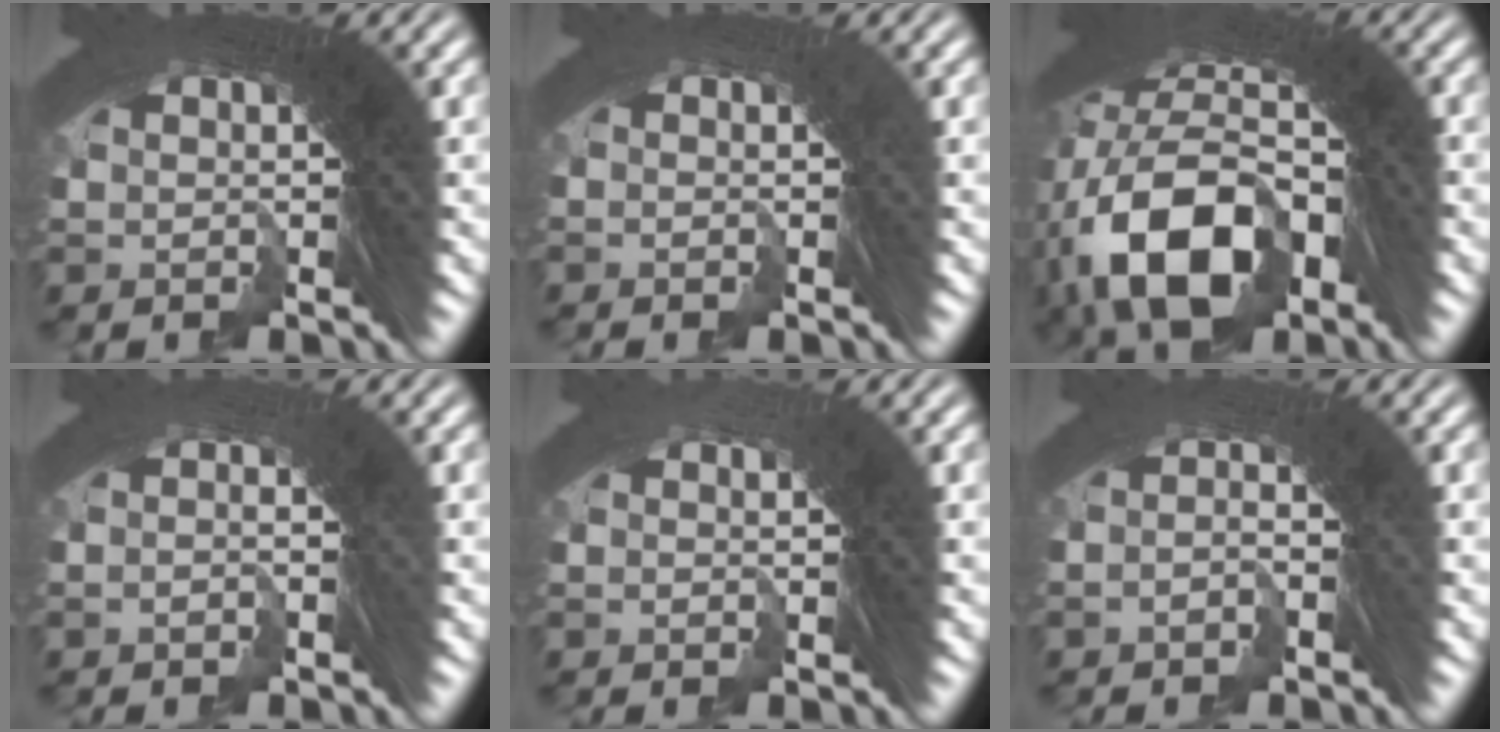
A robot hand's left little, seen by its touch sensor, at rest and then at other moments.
{"total": 1.8, "force": [-0.8, -1.0, -1.2], "torque": [0.023, -0.001, -0.013]}
{"total": 10.7, "force": [-3.5, 7.4, 6.9], "torque": [-0.126, -0.029, -0.058]}
{"total": 2.0, "force": [-1.7, -0.5, -0.9], "torque": [0.029, 0.004, -0.031]}
{"total": 2.7, "force": [-1.6, -1.4, -1.7], "torque": [0.025, -0.013, -0.022]}
{"total": 2.2, "force": [-2.1, -0.2, -0.5], "torque": [0.034, 0.010, -0.043]}